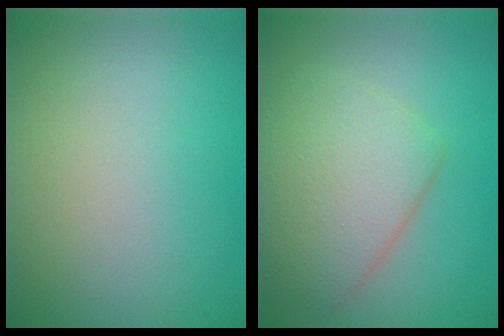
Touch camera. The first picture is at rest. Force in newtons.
{"total": 5.5, "press": 5.5, "slide": 0.2}